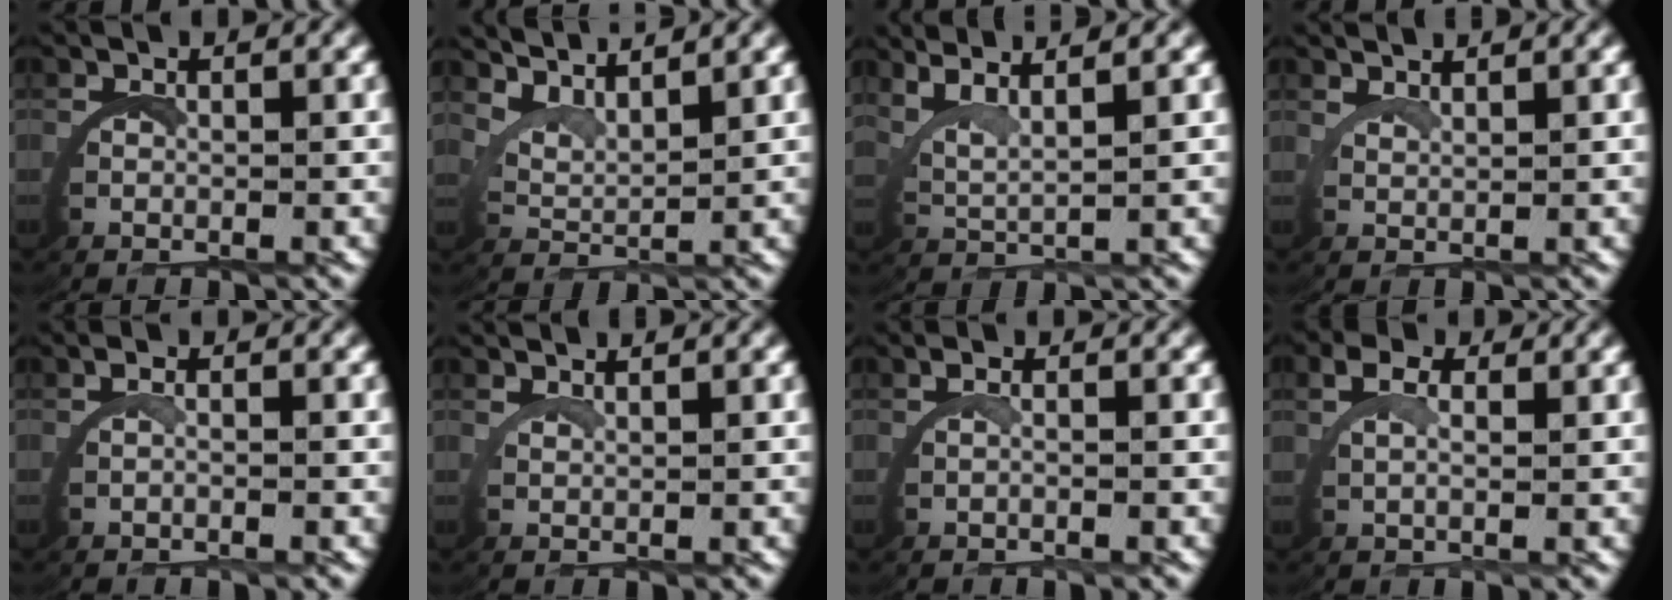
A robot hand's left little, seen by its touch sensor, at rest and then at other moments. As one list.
[{"total": 4.9, "force": [4.3, 1.4, 1.9], "torque": [-0.058, 0.001, 0.069]}, {"total": 5.2, "force": [3.7, 2.0, 3.1], "torque": [-0.083, 0.000, 0.058]}, {"total": 2.7, "force": [2.5, -1.1, 0.1], "torque": [-0.008, 0.001, 0.045]}, {"total": 0.8, "force": [-0.5, -0.2, 0.6], "torque": [-0.018, 0.001, -0.006]}, {"total": 2.1, "force": [1.8, -1.1, 0.0], "torque": [-0.003, 0.003, 0.032]}, {"total": 0.9, "force": [-0.2, -0.4, 0.7], "torque": [-0.019, 0.005, -0.002]}, {"total": 2.2, "force": [1.6, -0.1, 1.6], "torque": [-0.039, -0.001, 0.029]}]